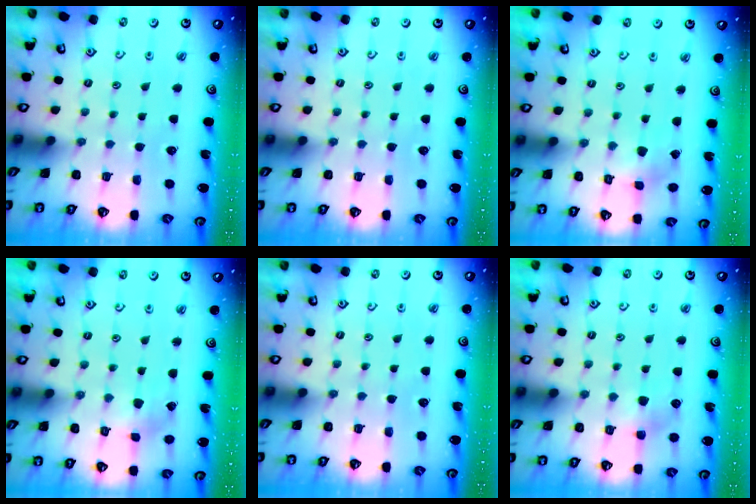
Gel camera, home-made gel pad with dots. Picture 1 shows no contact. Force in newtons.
{"total": 0.0}
{"total": 2.2, "press": 2.2, "slide": 0.2}
{"total": 1.9, "press": 1.9, "slide": 0.3}
{"total": 0.0}
{"total": 7.4, "press": 7.4, "slide": 0.3}